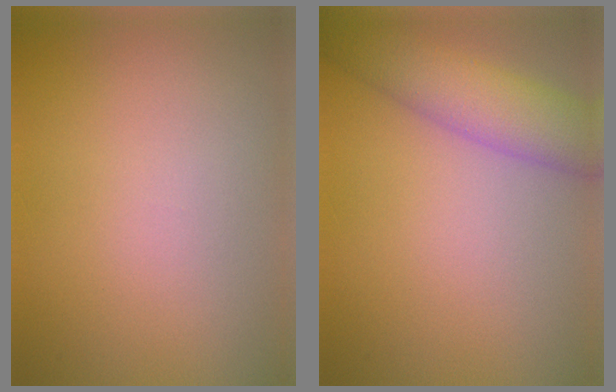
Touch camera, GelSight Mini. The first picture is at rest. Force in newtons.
{"total": 5.7, "press": 5.7, "slide": 0.2}